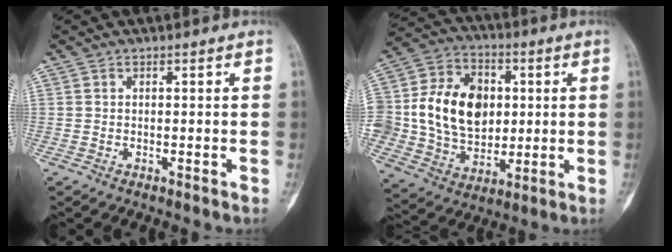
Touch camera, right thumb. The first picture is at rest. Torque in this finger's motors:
{"motor_torque": [1.56, 1.83, 0.53, -0.31, 0.21]}